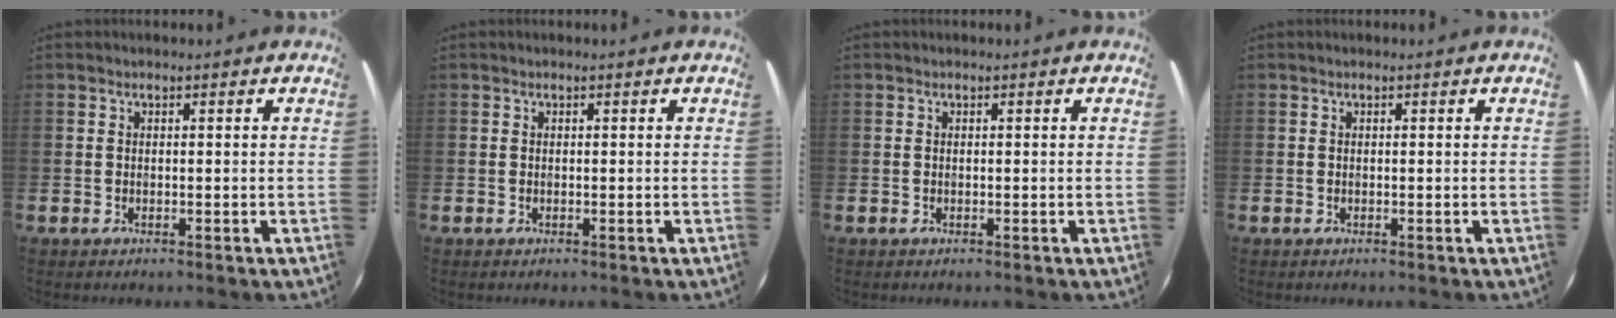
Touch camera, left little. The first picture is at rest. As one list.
[{"total": 0.0}, {"total": 0.0}, {"total": 0.0}]